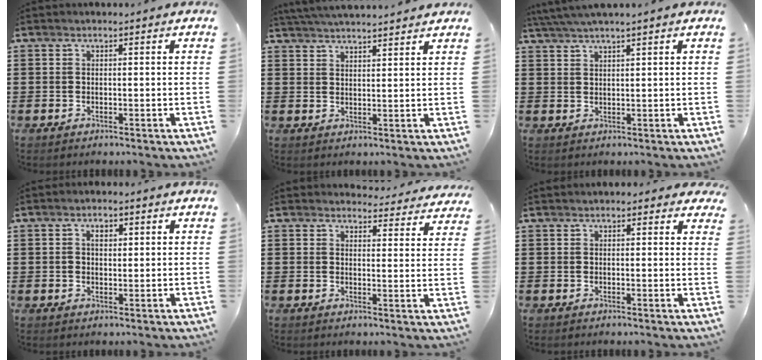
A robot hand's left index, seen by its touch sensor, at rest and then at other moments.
{"total": 3.5, "force": [3.5, -0.3, 0.4], "torque": [-0.021, -0.010, 0.063]}
{"total": 2.5, "force": [2.2, -0.4, 1.1], "torque": [-0.026, 0.002, 0.040]}
{"total": 2.1, "force": [0.6, 1.3, 1.5], "torque": [-0.026, 0.008, 0.007]}
{"total": 3.6, "force": [3.5, 0.6, 0.4], "torque": [-0.012, -0.020, 0.062]}
{"total": 1.4, "force": [1.2, 0.6, 0.5], "torque": [-0.014, 0.006, 0.022]}